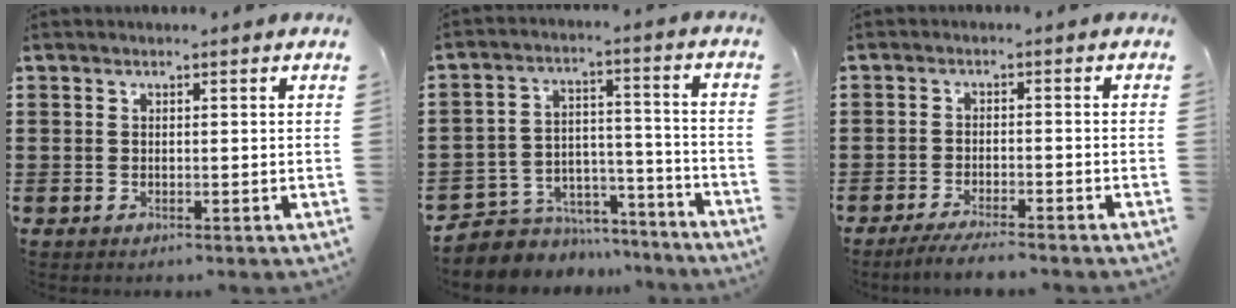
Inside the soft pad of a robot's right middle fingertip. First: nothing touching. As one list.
[{"total": 5.5, "force": [-5.0, 2.4, -0.1], "torque": [-0.004, 0.015, -0.100]}, {"total": 3.1, "force": [-2.9, -0.2, 1.1], "torque": [-0.024, -0.006, -0.058]}]